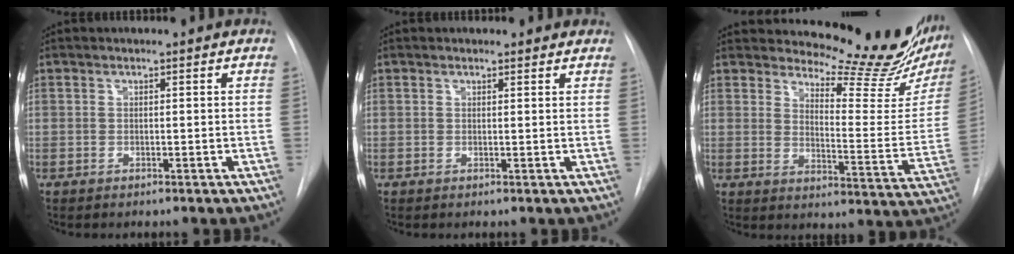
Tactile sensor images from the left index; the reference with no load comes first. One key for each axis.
{"total": 1.4, "fx": 1.2, "fy": 0.7, "fz": 0.2, "tx": -0.004, "ty": -0.001, "tz": 0.007}
{"total": 20.4, "fx": 18.3, "fy": 4.1, "fz": 8.0, "tx": -0.101, "ty": -0.103, "tz": 0.213}